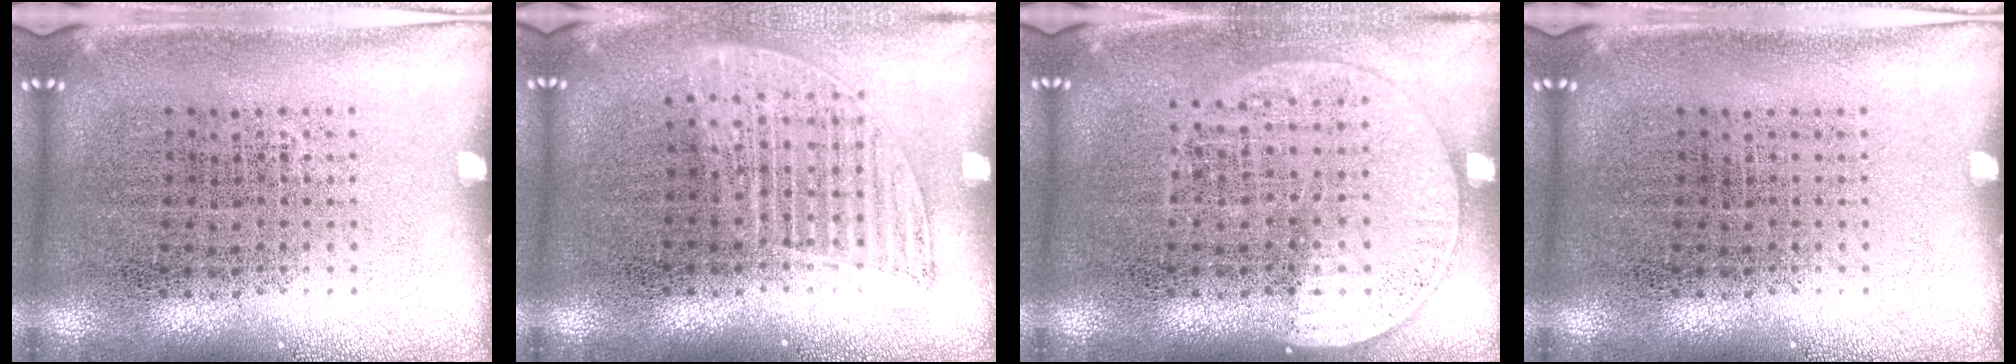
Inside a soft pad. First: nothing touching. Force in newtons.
{"total": 1.2, "press": 1.1, "slide": 0.5}
{"total": 1.3, "press": 1.2, "slide": 0.5}
{"total": 0.0}